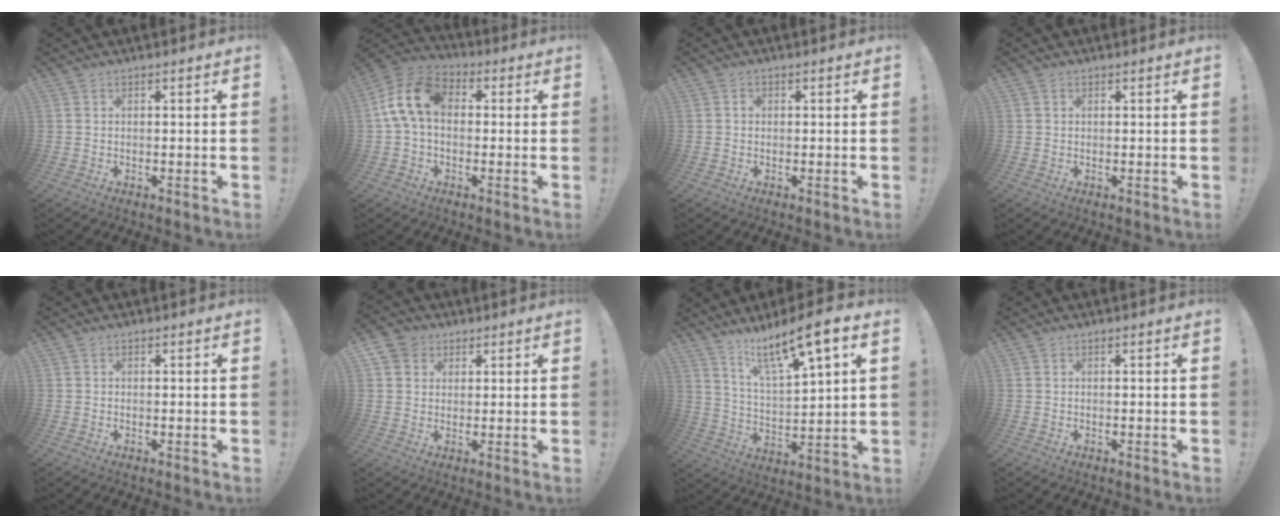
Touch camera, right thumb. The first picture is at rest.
{"total": 13.3, "force": [1.7, 8.7, 10.0], "torque": [-0.198, 0.021, 0.036]}
{"total": 0.9, "force": [-0.2, 0.8, 0.3], "torque": [-0.001, 0.001, -0.005]}
{"total": 0.8, "force": [0.5, 0.6, 0.1], "torque": [0.002, -0.001, 0.009]}
{"total": 0.0}
{"total": 5.6, "force": [2.5, 4.8, 1.1], "torque": [-0.017, -0.011, 0.050]}
{"total": 13.3, "force": [9.5, 1.9, 9.2], "torque": [-0.166, -0.057, 0.152]}
{"total": 0.0}